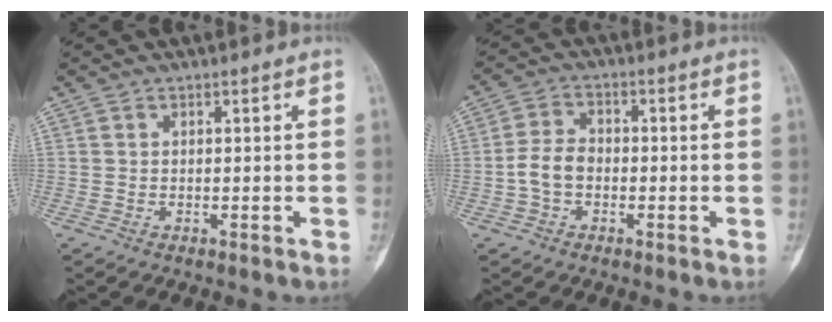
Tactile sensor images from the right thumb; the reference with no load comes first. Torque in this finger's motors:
{"motor_torque": [1.00, 1.06, 0.51, -0.34, 0.03]}